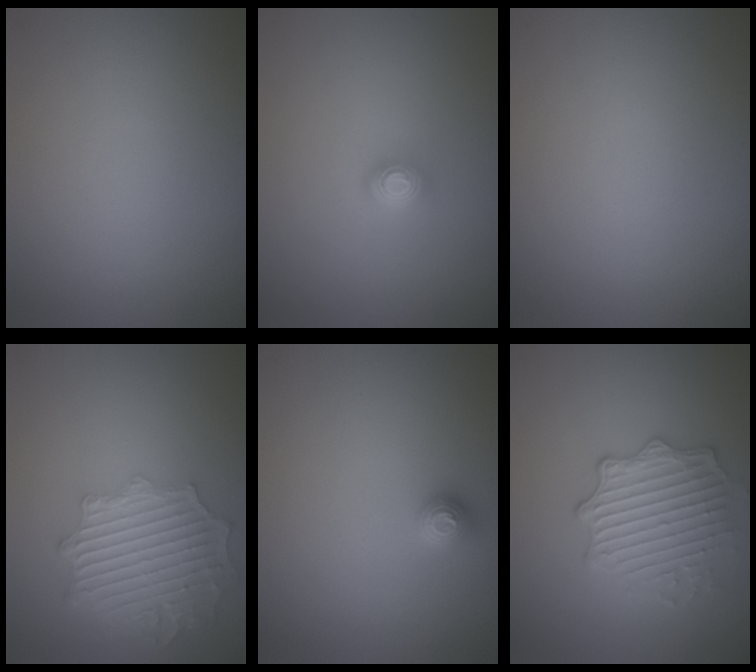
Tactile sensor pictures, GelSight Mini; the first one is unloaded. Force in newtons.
{"total": 1.7, "press": 1.3, "slide": 1.1}
{"total": 0.0}
{"total": 6.8, "press": 5.3, "slide": 4.2}
{"total": 1.0, "press": 1.0, "slide": 0.3}
{"total": 4.2, "press": 3.8, "slide": 1.7}